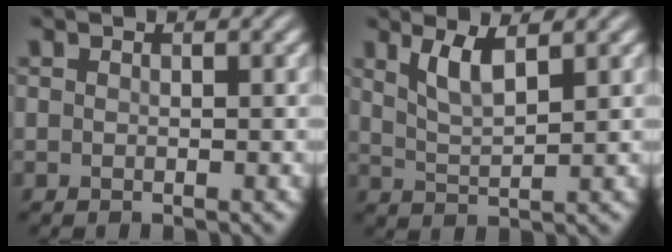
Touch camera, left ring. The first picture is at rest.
{"total": 3.0, "force": [1.8, 0.7, 2.3], "torque": [-0.046, -0.004, 0.038]}